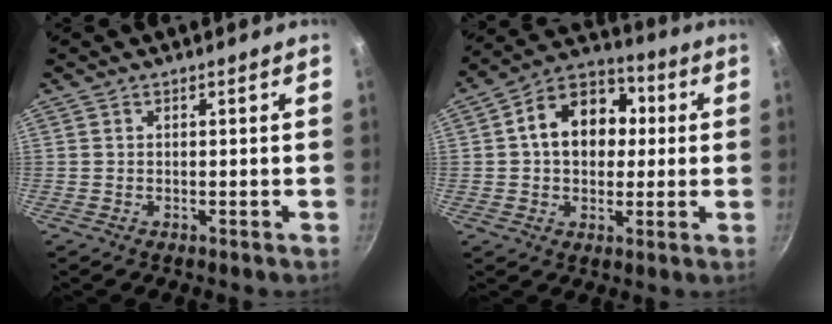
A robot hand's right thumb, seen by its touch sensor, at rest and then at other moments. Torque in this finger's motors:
{"motor_torque": [0.33, 3.06, 1.14, -0.53, 0.43]}